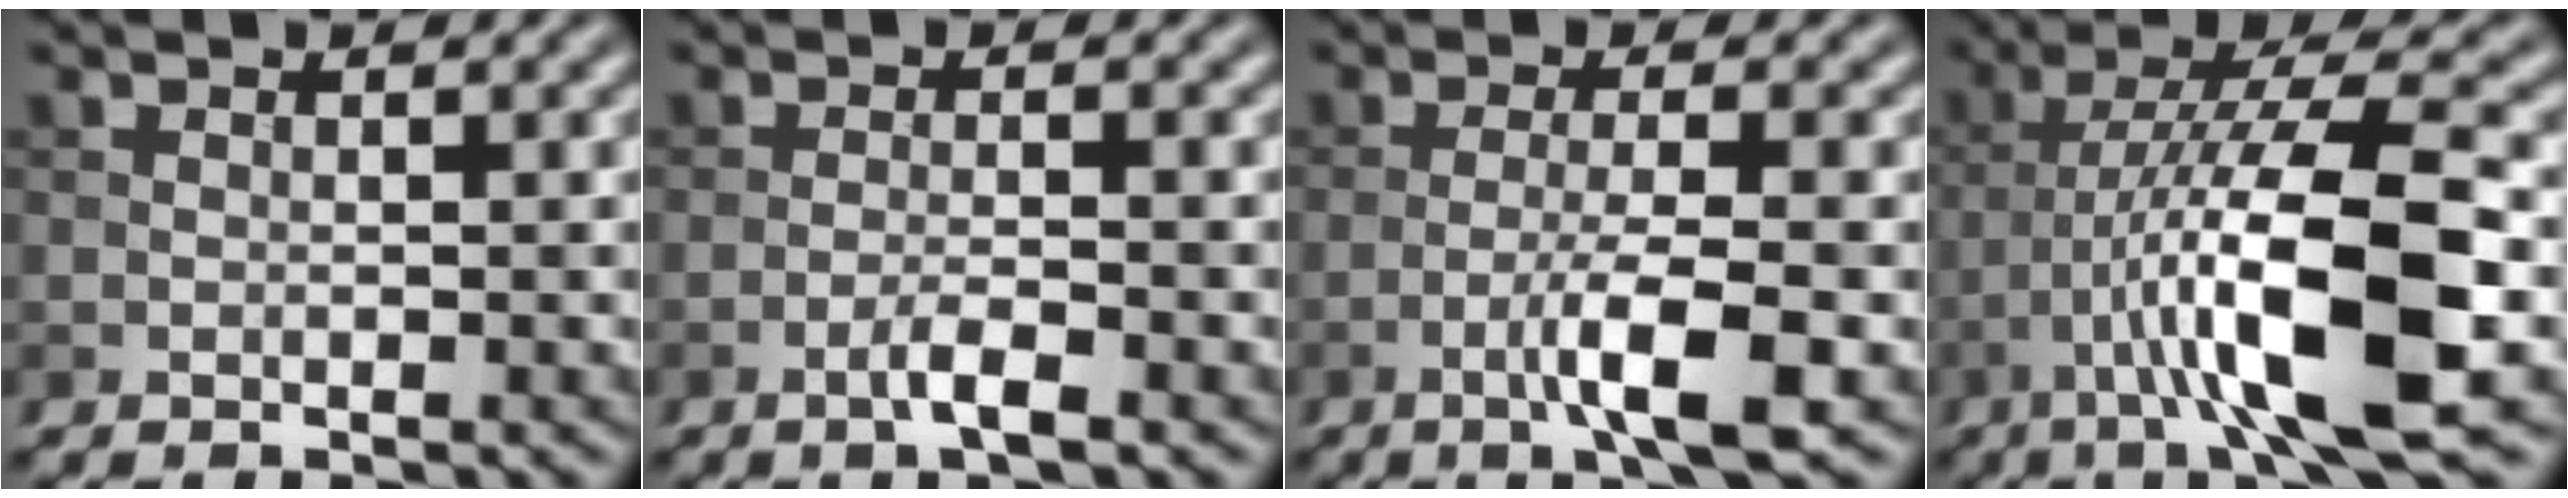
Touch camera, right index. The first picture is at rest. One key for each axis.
{"total": 2.4, "fx": -1.2, "fy": 0.3, "fz": 2.0, "tx": -0.035, "ty": 0.007, "tz": -0.028}
{"total": 4.8, "fx": -1.9, "fy": 0.5, "fz": 4.4, "tx": -0.075, "ty": 0.006, "tz": -0.039}
{"total": 11.3, "fx": -3.5, "fy": 2.1, "fz": 10.5, "tx": -0.182, "ty": 0.019, "tz": -0.062}